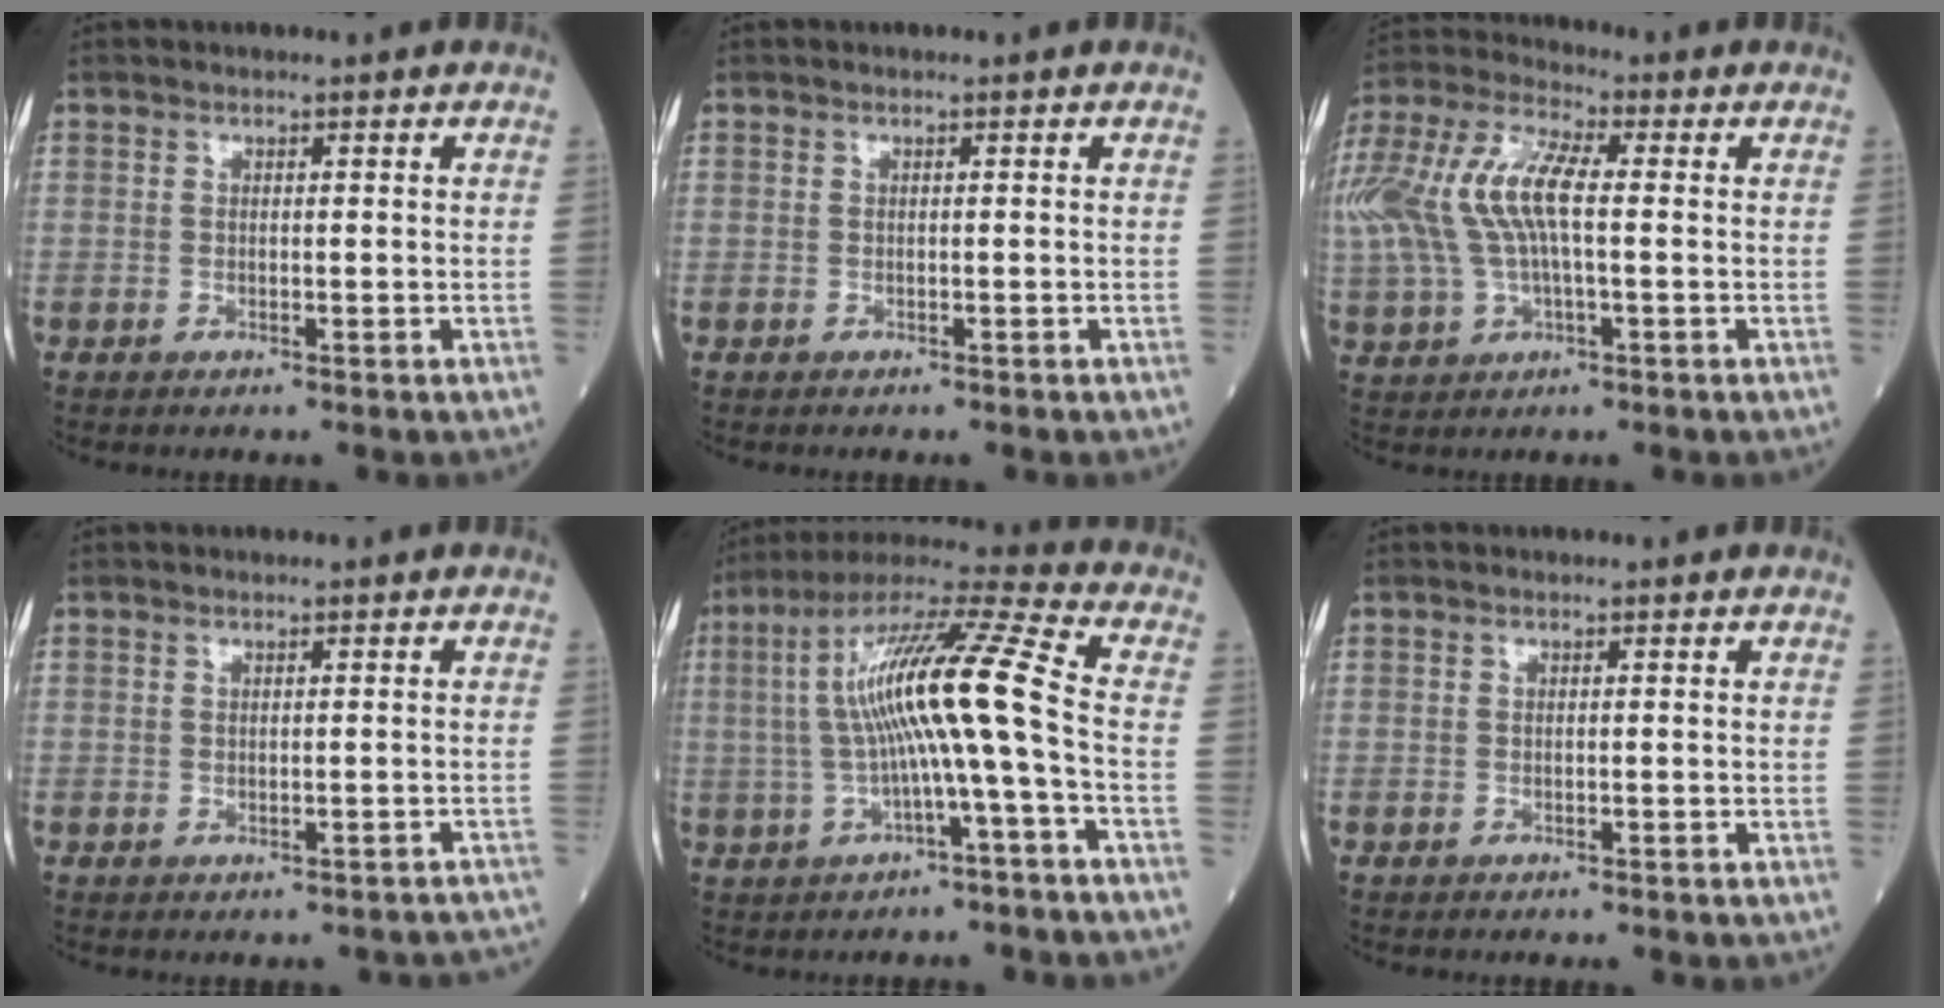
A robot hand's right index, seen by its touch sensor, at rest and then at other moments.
{"total": 0.0}
{"total": 17.6, "force": [1.3, 7.0, 16.0], "torque": [-0.379, 0.022, 0.023]}
{"total": 9.6, "force": [-8.8, 3.7, 1.5], "torque": [-0.003, 0.032, -0.082]}
{"total": 14.4, "force": [-0.5, -0.2, 14.4], "torque": [-0.261, 0.034, -0.014]}
{"total": 0.7, "force": [-0.6, 0.2, 0.3], "torque": [-0.009, 0.000, -0.008]}